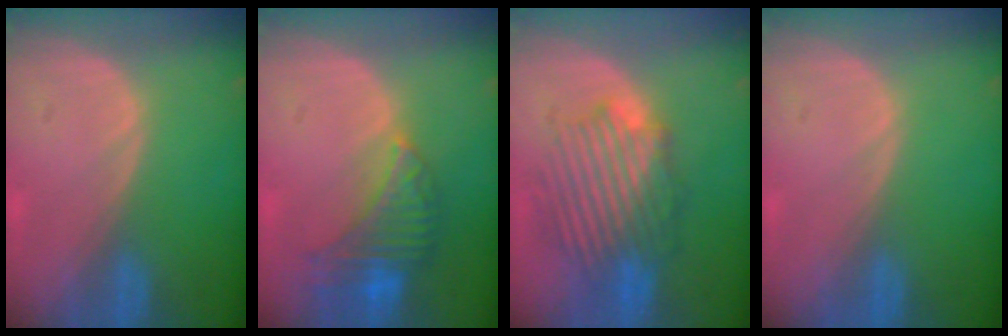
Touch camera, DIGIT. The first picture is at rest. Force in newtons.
{"total": 8.1, "press": 7.0, "slide": 4.0}
{"total": 8.8, "press": 8.7, "slide": 1.5}
{"total": 0.0}